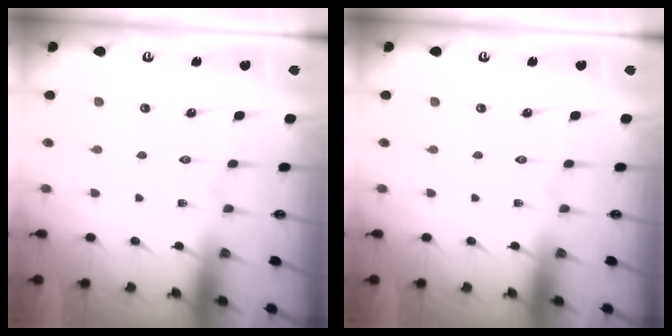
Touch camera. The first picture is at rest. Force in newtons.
{"total": 0.0}